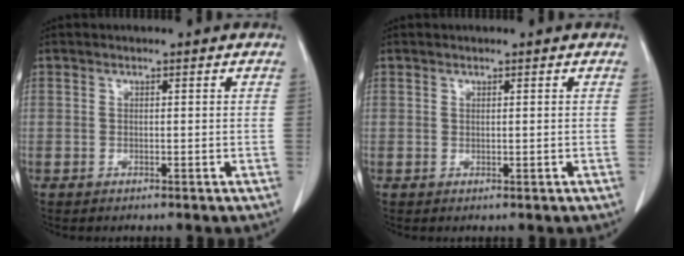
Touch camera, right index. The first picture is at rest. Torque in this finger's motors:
{"motor_torque": [0.00, 0.00, 0.00, 0.00]}